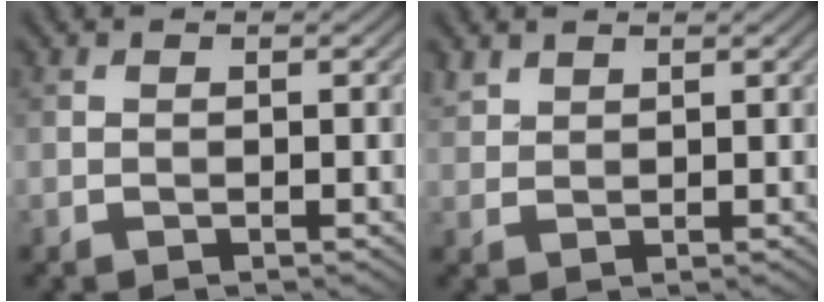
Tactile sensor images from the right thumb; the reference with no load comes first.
{"total": 2.1, "force": [1.7, 1.0, 0.6], "torque": [-0.019, 0.004, 0.043]}